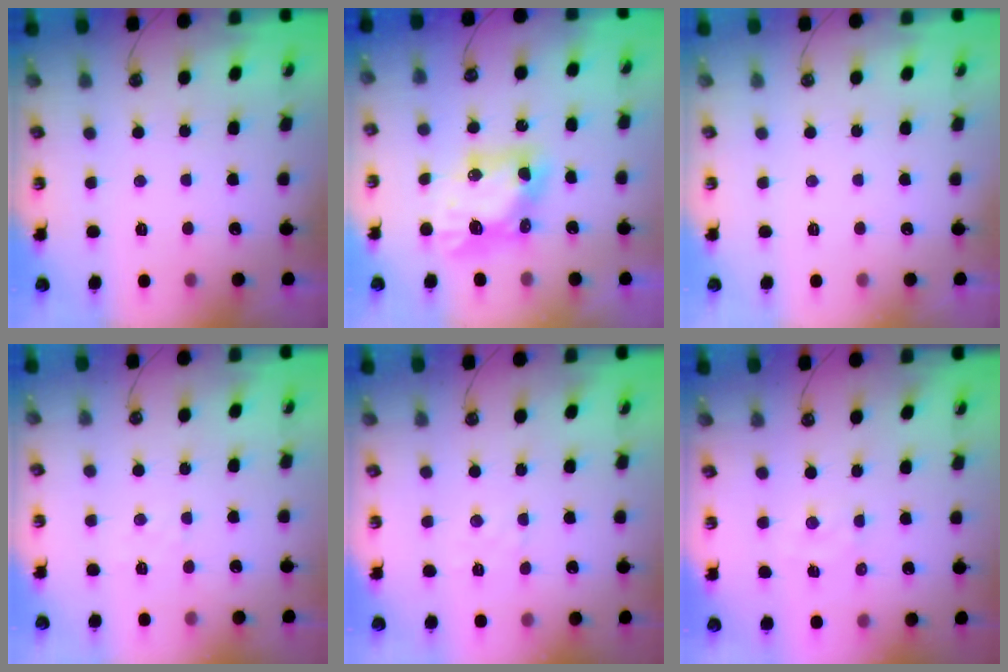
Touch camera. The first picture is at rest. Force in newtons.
{"total": 7.5, "press": 7.5, "slide": 0.8}
{"total": 0.0}
{"total": 4.2, "press": 4.2, "slide": 0.5}
{"total": 3.4, "press": 3.3, "slide": 0.5}
{"total": 3.4, "press": 3.4, "slide": 0.4}